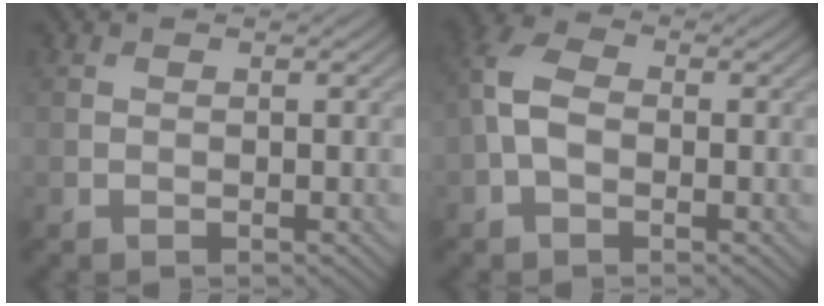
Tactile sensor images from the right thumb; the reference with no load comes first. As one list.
[{"total": 5.2, "force": [-0.4, 3.5, 3.9], "torque": [-0.097, 0.010, -0.021]}]